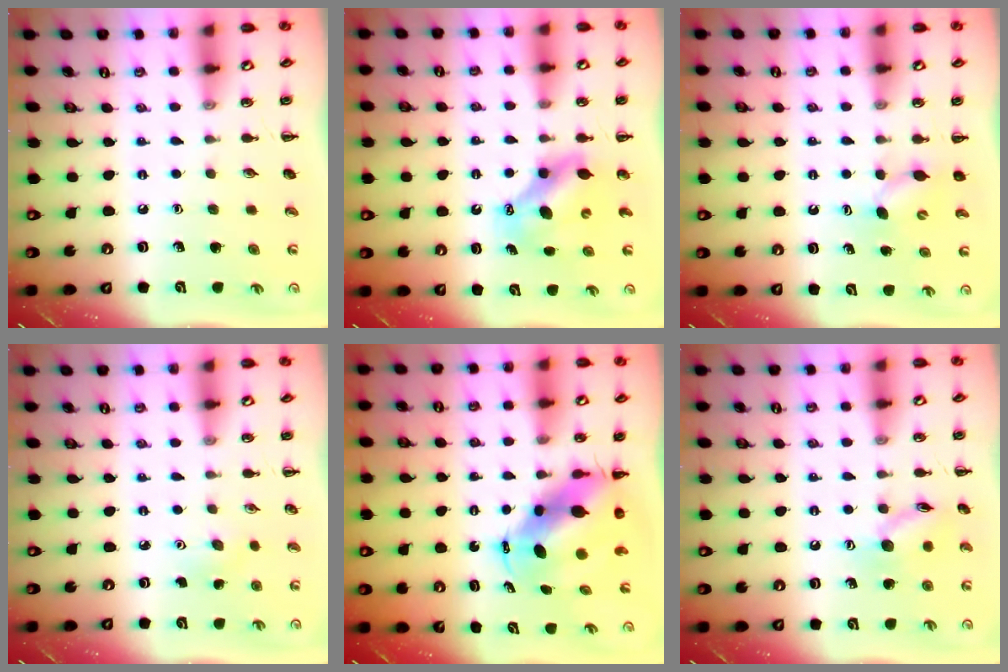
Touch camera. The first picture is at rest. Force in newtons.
{"total": 7.1, "press": 6.9, "slide": 1.5}
{"total": 4.6, "press": 4.6, "slide": 0.4}
{"total": 2.8, "press": 2.8, "slide": 0.7}
{"total": 7.8, "press": 7.5, "slide": 1.9}
{"total": 9.8, "press": 9.8, "slide": 0.5}